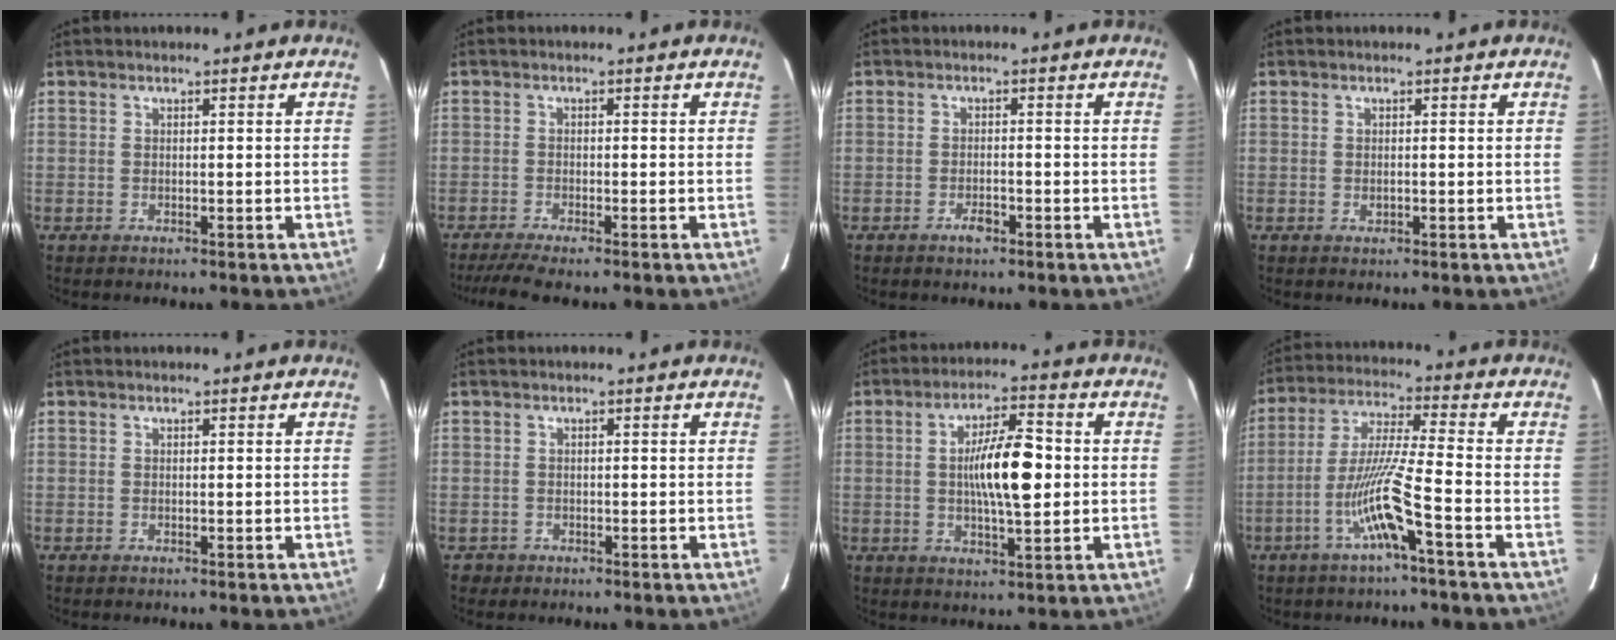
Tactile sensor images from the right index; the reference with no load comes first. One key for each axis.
{"total": 5.2, "fx": -4.3, "fy": 0.1, "fz": 2.9, "tx": -0.048, "ty": -0.014, "tz": -0.073}
{"total": 1.9, "fx": -1.2, "fy": 0.6, "fz": 1.4, "tx": -0.024, "ty": 0.001, "tz": -0.019}
{"total": 0.7, "fx": -0.1, "fy": 0.3, "fz": 0.6, "tx": -0.013, "ty": -0.001, "tz": -0.001}
{"total": 0.0}
{"total": 1.5, "fx": -0.7, "fy": 1.3, "fz": -0.3, "tx": -0.002, "ty": 0.006, "tz": -0.015}
{"total": 10.2, "fx": 0.3, "fy": 2.0, "fz": 10.0, "tx": -0.175, "ty": 0.009, "tz": 0.004}
{"total": 10.4, "fx": -4.5, "fy": -0.9, "fz": 9.3, "tx": -0.185, "ty": 0.000, "tz": -0.088}